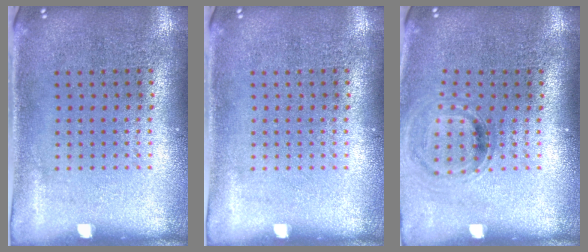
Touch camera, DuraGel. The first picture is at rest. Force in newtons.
{"total": 0.0}
{"total": 0.9, "press": 0.8, "slide": 0.2}